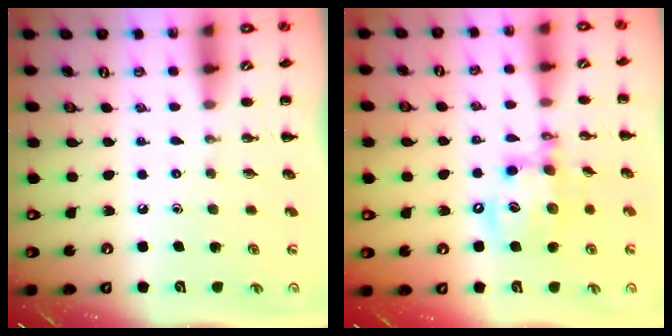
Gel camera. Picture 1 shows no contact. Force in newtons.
{"total": 14.7, "press": 14.3, "slide": 3.2}